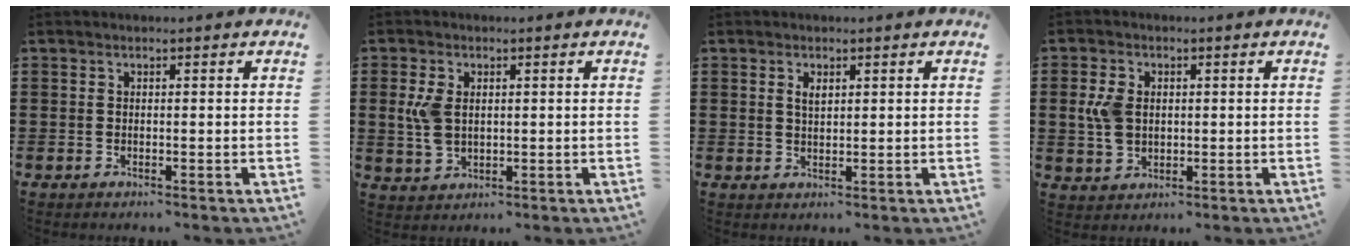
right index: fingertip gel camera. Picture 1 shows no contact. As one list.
[{"total": 4.9, "force": [0.8, 3.1, 3.8], "torque": [-0.096, 0.005, 0.010]}, {"total": 1.7, "force": [0.7, 0.7, 1.3], "torque": [-0.029, 0.004, 0.012]}, {"total": 5.0, "force": [0.5, 3.6, 3.5], "torque": [-0.098, 0.005, 0.001]}]